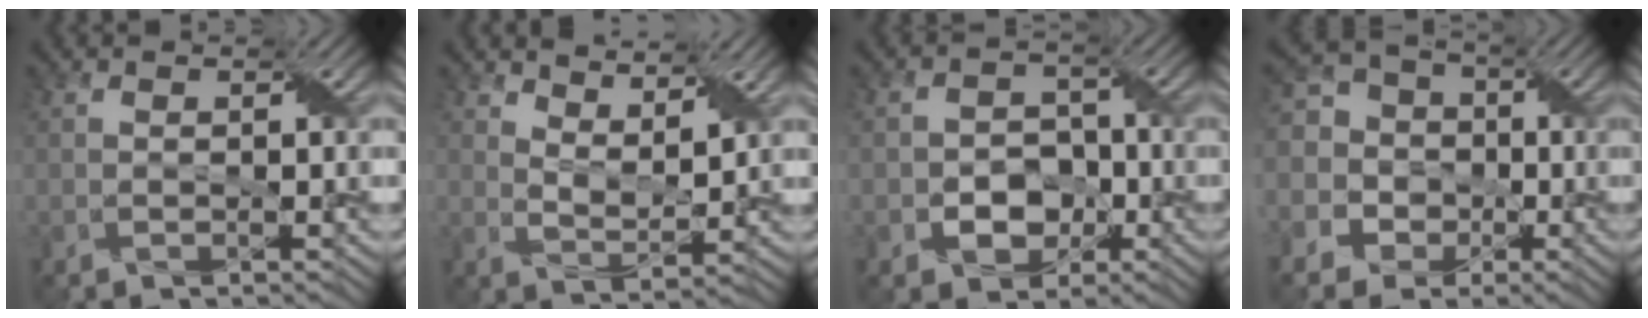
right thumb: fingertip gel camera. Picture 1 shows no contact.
{"total": 4.8, "force": [4.2, 1.2, 1.9], "torque": [-0.041, -0.017, 0.082]}
{"total": 4.0, "force": [-1.8, 3.2, 1.5], "torque": [-0.019, -0.004, -0.027]}
{"total": 7.4, "force": [-1.8, 6.9, 1.9], "torque": [-0.069, -0.006, -0.053]}